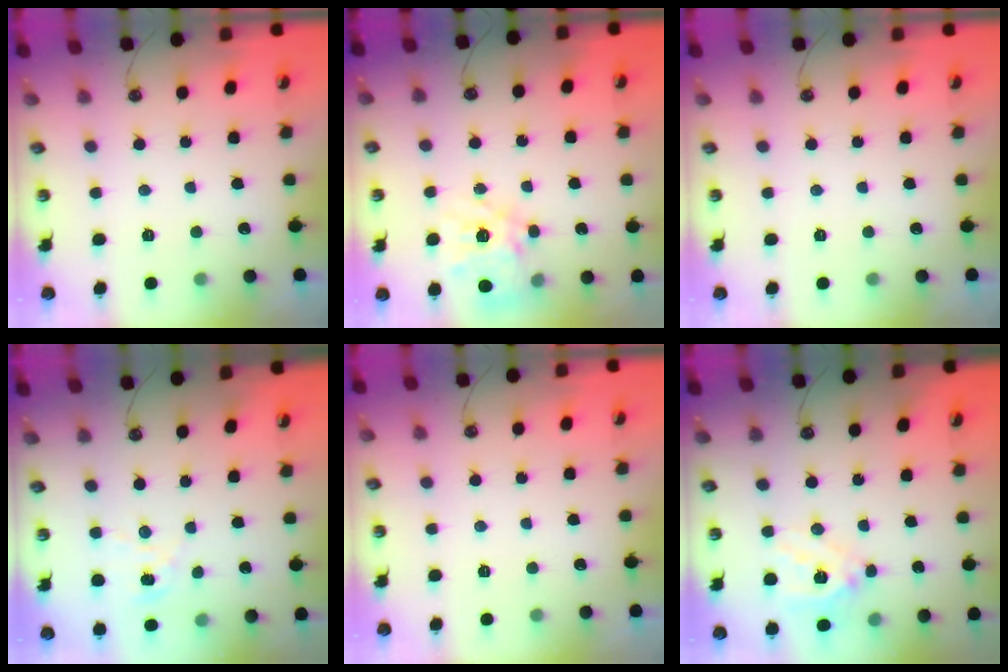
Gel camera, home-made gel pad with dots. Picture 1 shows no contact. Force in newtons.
{"total": 15.5, "press": 15.4, "slide": 1.4}
{"total": 0.0}
{"total": 2.9, "press": 2.9, "slide": 0.4}
{"total": 0.0}
{"total": 14.5, "press": 14.3, "slide": 2.3}